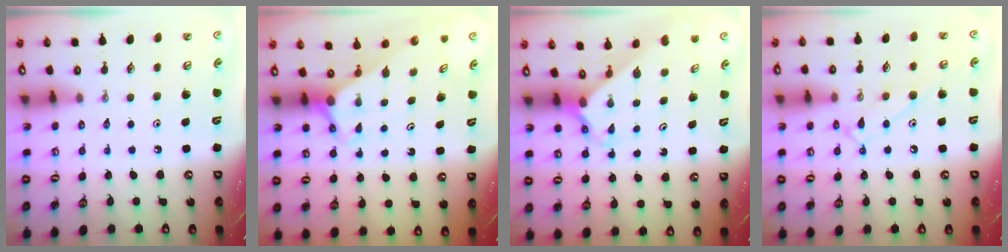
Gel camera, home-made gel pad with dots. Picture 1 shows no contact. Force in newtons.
{"total": 3.0, "press": 3.0, "slide": 0.0}
{"total": 2.4, "press": 2.4, "slide": 0.2}
{"total": 11.4, "press": 11.4, "slide": 0.8}